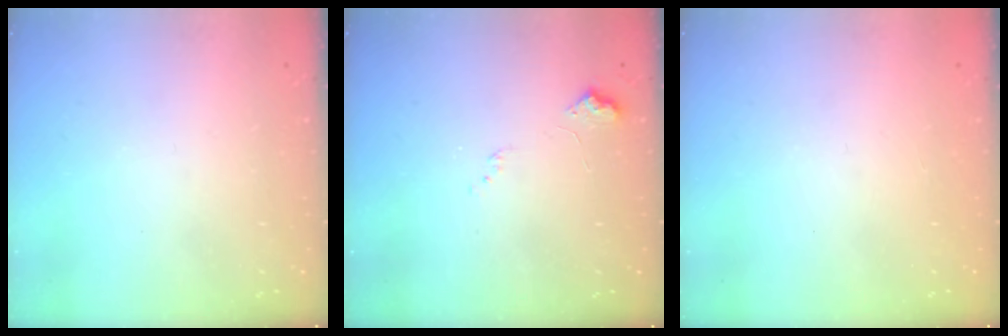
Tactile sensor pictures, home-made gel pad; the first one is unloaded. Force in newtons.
{"total": 7.8, "press": 7.7, "slide": 1.0}
{"total": 1.1, "press": 1.0, "slide": 0.1}